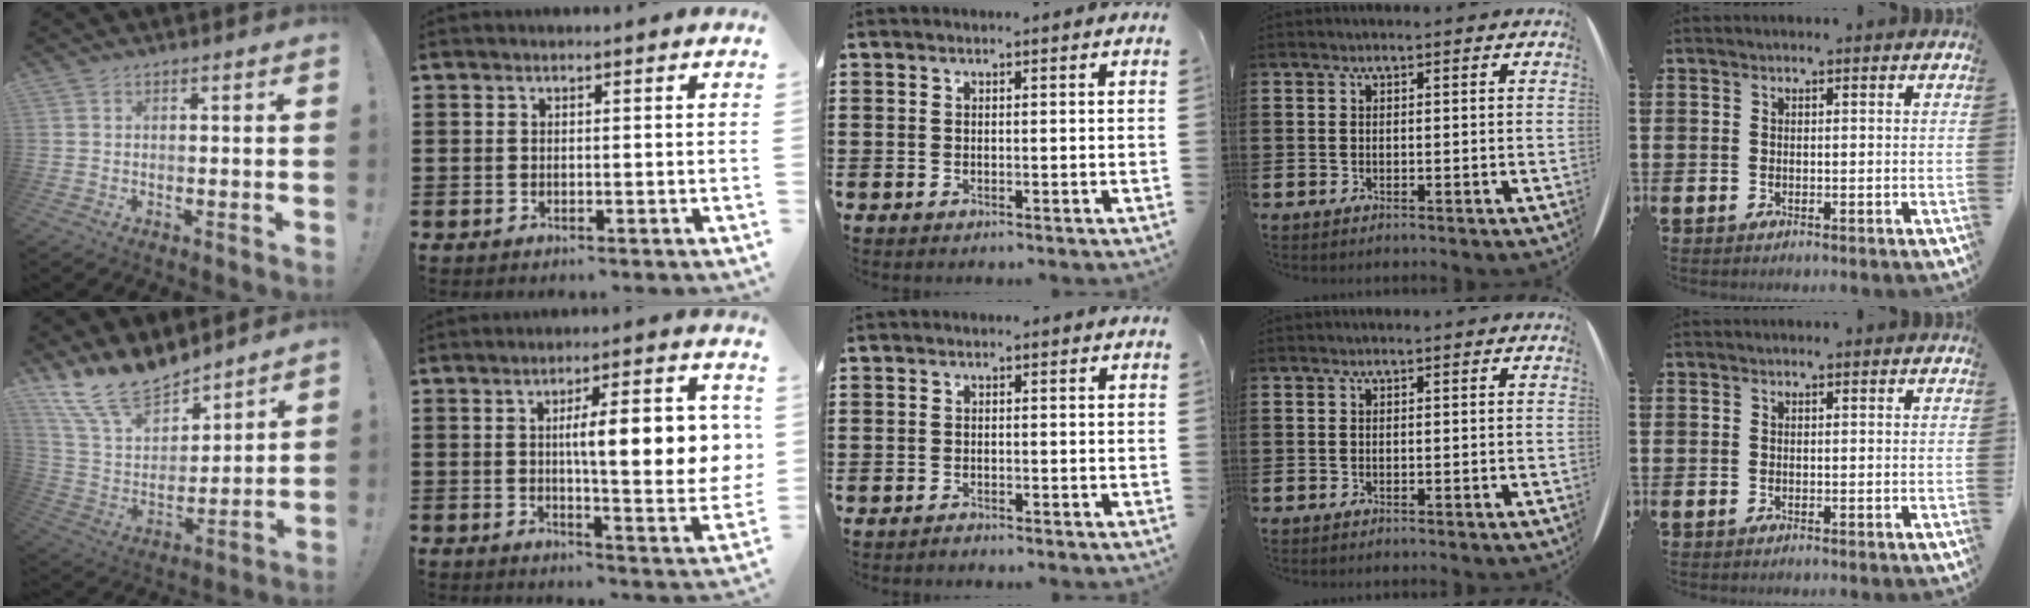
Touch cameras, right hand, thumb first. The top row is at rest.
{"thumb": {"total": 17.1, "force": [14.2, 6.9, 6.6], "torque": [-0.141, -0.110, 0.268]}, "index": {"total": 11.4, "force": [1.7, 2.5, 11.0], "torque": [-0.168, -0.003, 0.020]}, "middle": {"total": 0.8, "force": [-0.8, 0.1, 0.1], "torque": [-0.005, -0.001, -0.017]}}